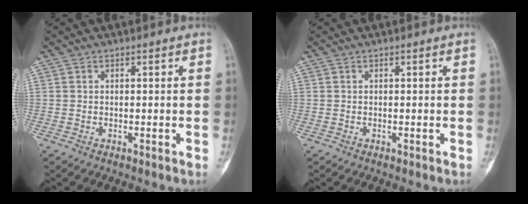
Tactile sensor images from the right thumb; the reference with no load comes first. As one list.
[{"total": 0.0}]